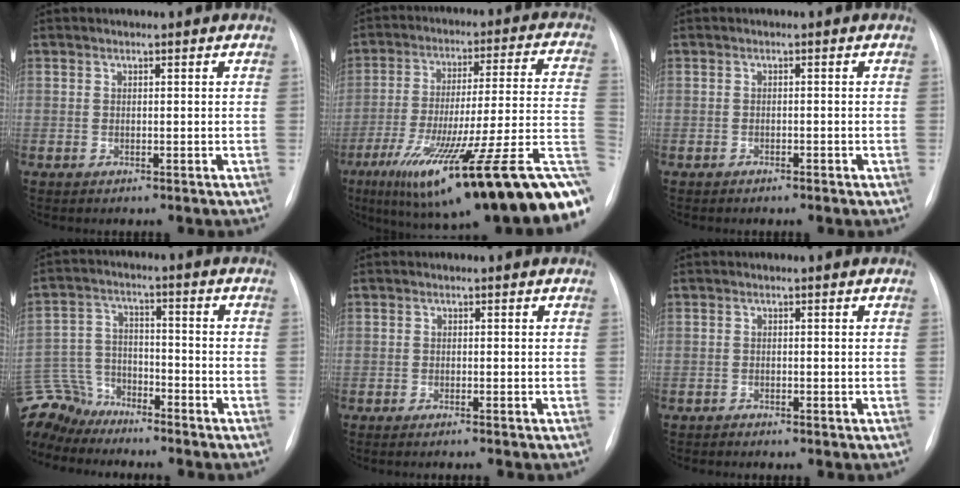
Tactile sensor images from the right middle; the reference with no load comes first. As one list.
[{"total": 31.6, "force": [-17.3, 3.7, 26.2], "torque": [-0.298, -0.019, -0.268]}, {"total": 0.9, "force": [-0.6, 0.3, 0.5], "torque": [-0.014, 0.000, -0.008]}, {"total": 11.8, "force": [-10.9, 4.3, 1.6], "torque": [-0.052, 0.015, -0.209]}, {"total": 2.3, "force": [-1.9, -0.3, 1.2], "torque": [-0.014, 0.001, -0.023]}, {"total": 0.6, "force": [-0.6, 0.1, 0.0], "torque": [-0.004, -0.002, -0.013]}]